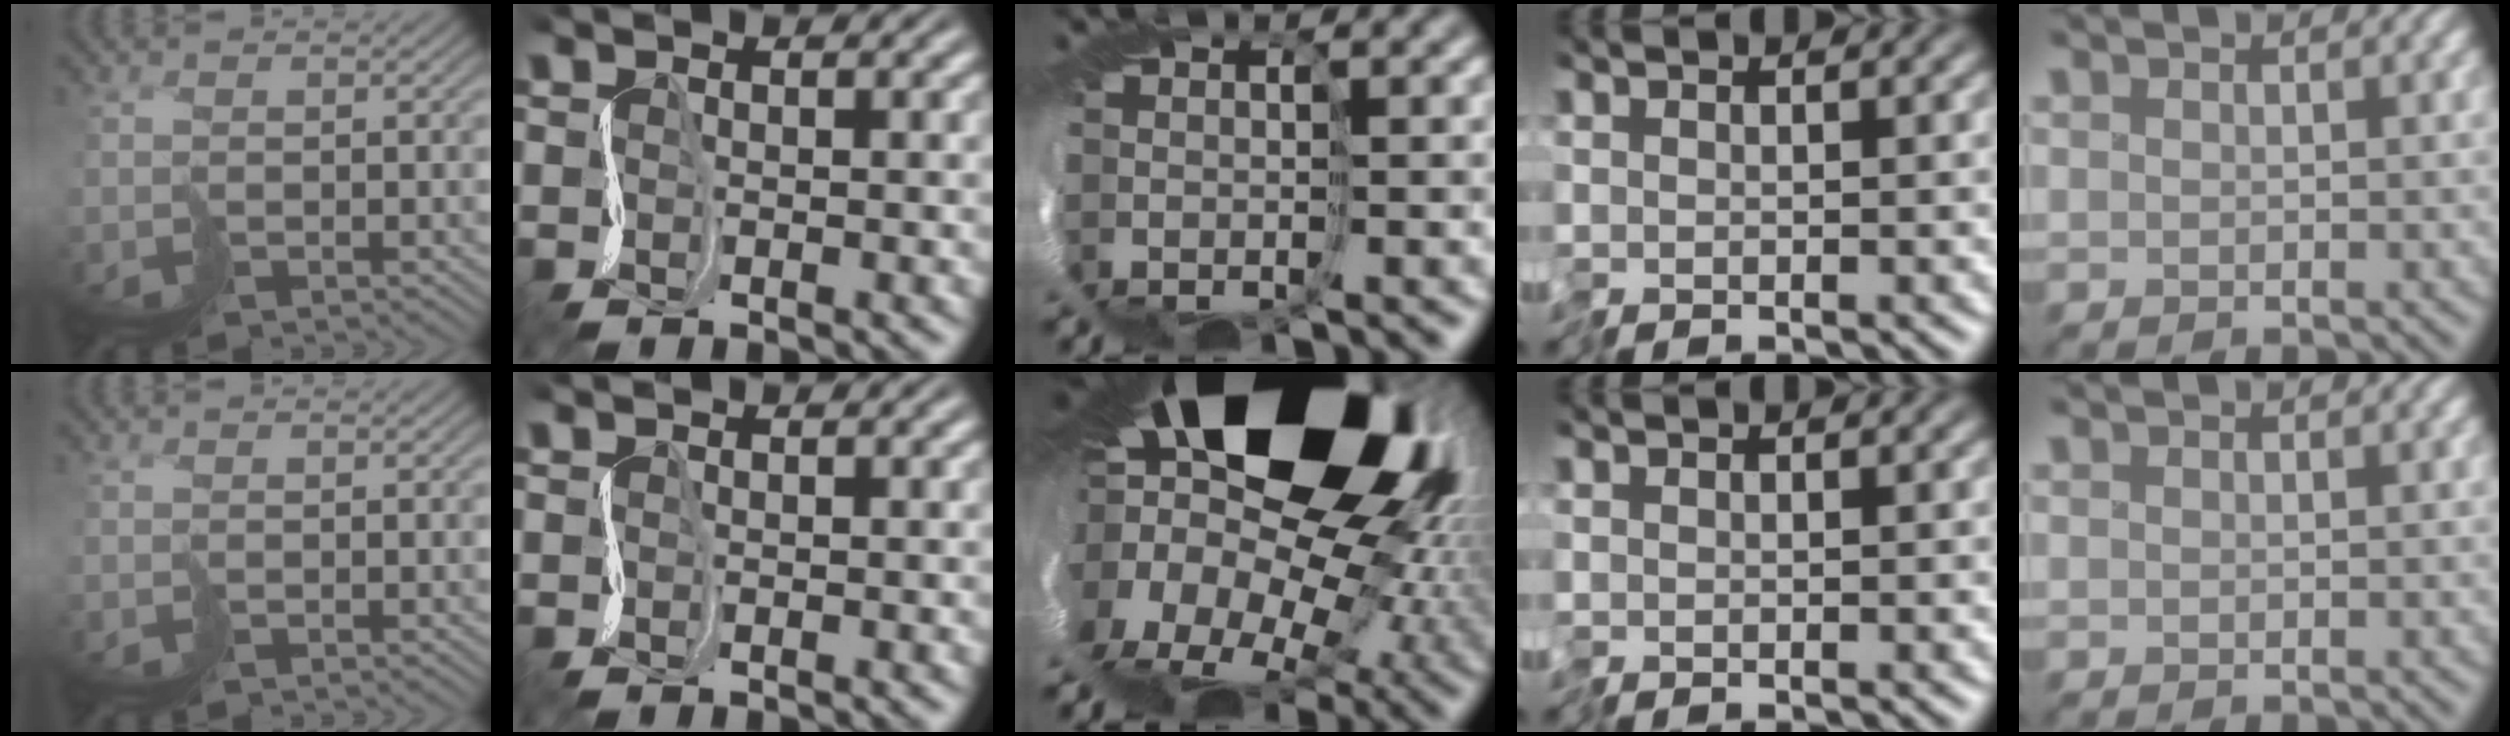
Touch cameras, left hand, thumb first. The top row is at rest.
{"middle": {"total": 19.8, "force": [4.8, 14.3, 12.8], "torque": [-0.219, -0.046, 0.031]}}